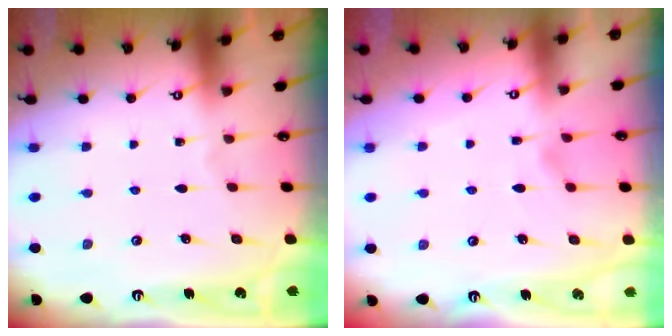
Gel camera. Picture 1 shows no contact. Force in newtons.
{"total": 1.1, "press": 0.6, "slide": 0.9}